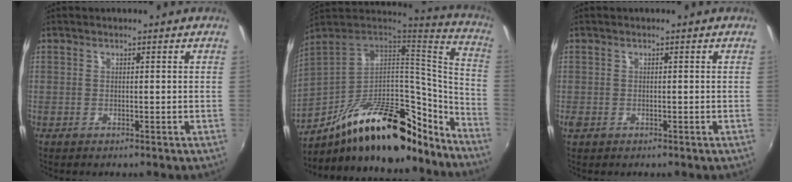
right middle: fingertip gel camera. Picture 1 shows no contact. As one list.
[{"total": 25.8, "force": [-18.0, 10.3, 15.3], "torque": [-0.228, 0.028, -0.270]}, {"total": 1.3, "force": [-0.6, 1.0, 0.7], "torque": [-0.014, -0.004, -0.011]}]